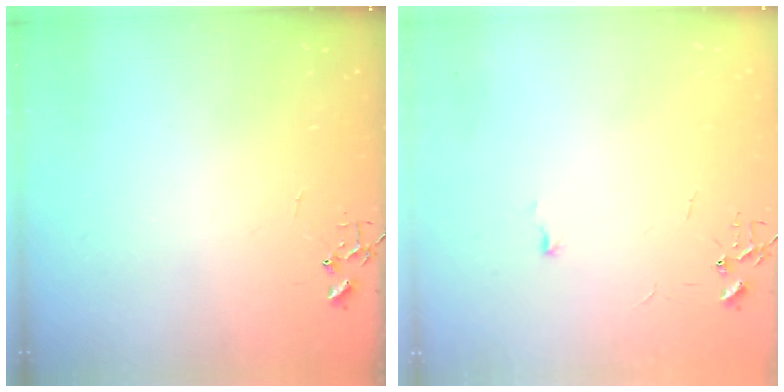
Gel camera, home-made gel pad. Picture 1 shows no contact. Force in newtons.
{"total": 3.4, "press": 3.4, "slide": 0.5}